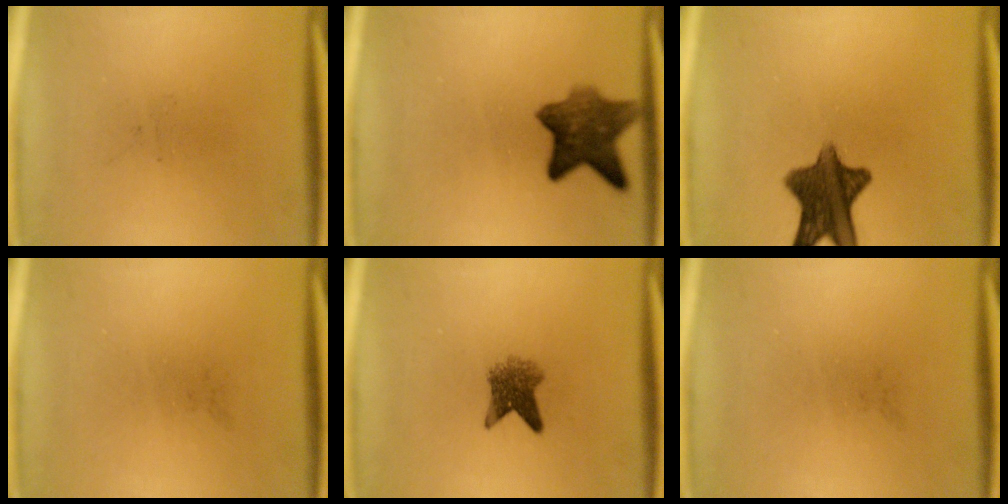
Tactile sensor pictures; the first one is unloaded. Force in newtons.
{"total": 7.7}
{"total": 10.5}
{"total": 0.0}
{"total": 4.0}
{"total": 0.0}